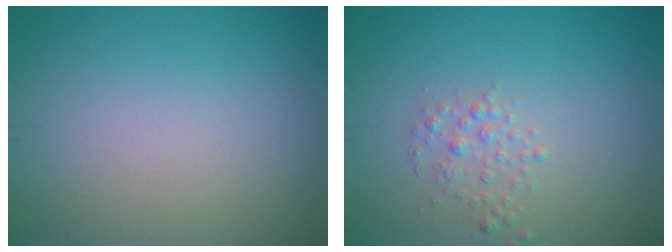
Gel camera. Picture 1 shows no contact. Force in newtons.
{"total": 1.5, "press": 1.5, "slide": 0.0}